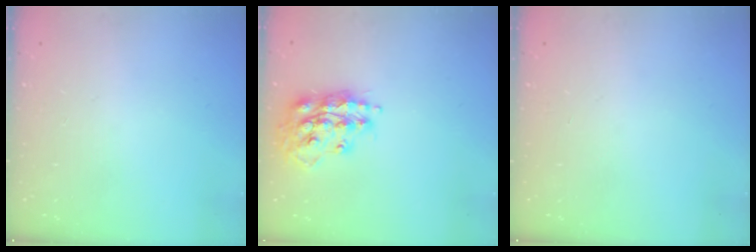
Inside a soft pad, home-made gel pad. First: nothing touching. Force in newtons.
{"total": 16.2, "press": 16.2, "slide": 1.4}
{"total": 0.0}